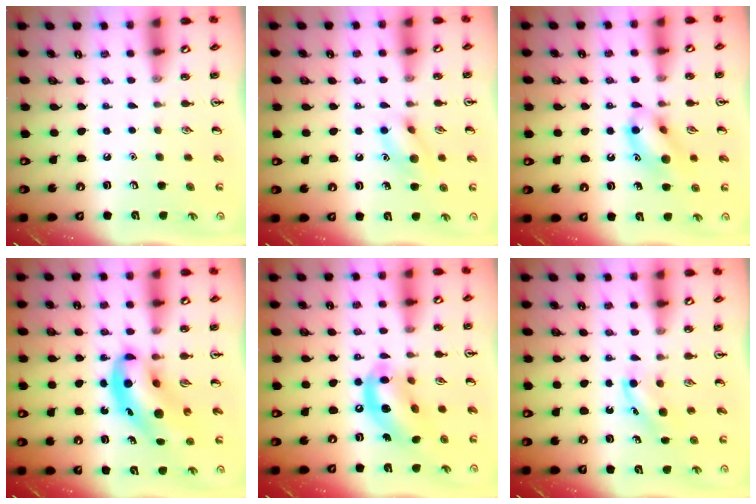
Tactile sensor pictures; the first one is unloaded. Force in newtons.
{"total": 10.0, "press": 10.0, "slide": 0.6}
{"total": 12.6, "press": 12.5, "slide": 1.6}
{"total": 9.3, "press": 8.9, "slide": 2.6}
{"total": 12.2, "press": 11.5, "slide": 4.1}
{"total": 3.7, "press": 3.5, "slide": 1.2}